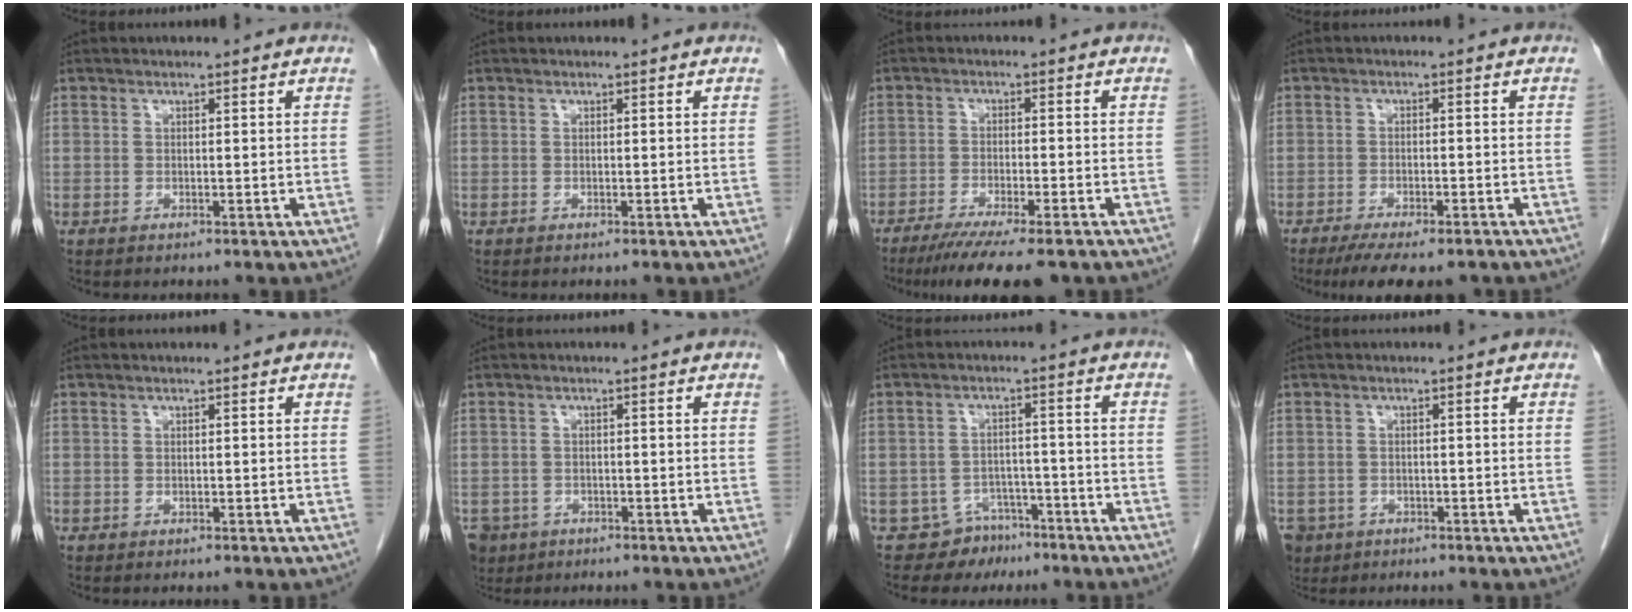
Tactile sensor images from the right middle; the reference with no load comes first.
{"total": 0.0}
{"total": 11.2, "force": [-8.8, 1.1, 6.8], "torque": [-0.092, -0.022, -0.134]}
{"total": 10.1, "force": [-8.1, 2.7, 5.5], "torque": [-0.077, -0.010, -0.117]}
{"total": 0.0}
{"total": 5.6, "force": [-3.6, 4.2, 1.0], "torque": [-0.023, 0.001, -0.057]}
{"total": 5.0, "force": [-3.8, 3.2, -0.4], "torque": [0.013, 0.011, -0.058]}
{"total": 4.8, "force": [-3.0, 3.7, 0.9], "torque": [-0.022, 0.001, -0.047]}